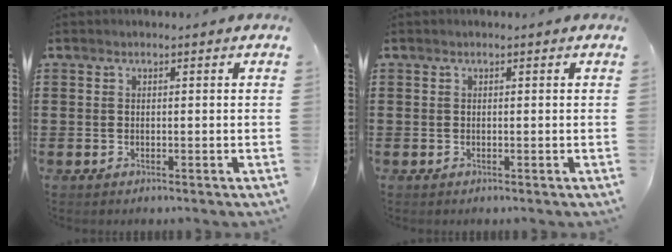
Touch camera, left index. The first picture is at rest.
{"total": 0.0}